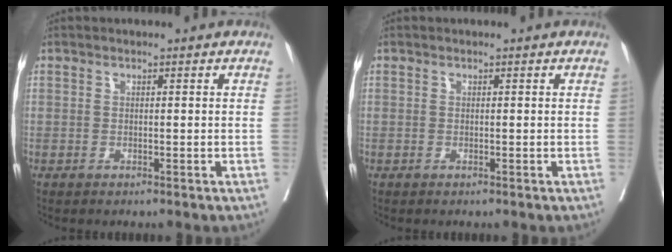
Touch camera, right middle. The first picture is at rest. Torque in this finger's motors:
{"motor_torque": [0.03, -0.02, 0.00, 0.00]}